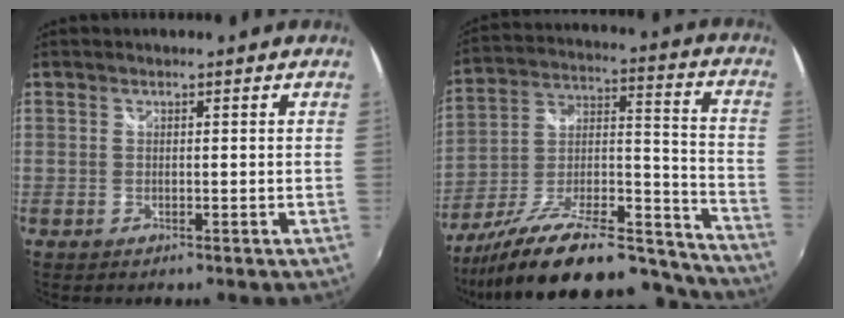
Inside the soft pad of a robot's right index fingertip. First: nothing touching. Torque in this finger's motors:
{"motor_torque": [1.05, -1.09, 0.49, 0.21]}